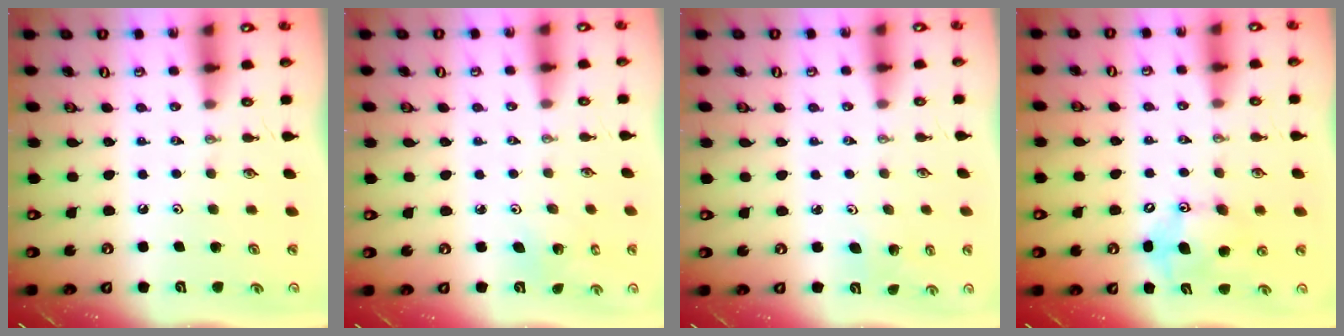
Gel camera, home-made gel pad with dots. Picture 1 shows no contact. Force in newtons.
{"total": 2.3, "press": 2.3, "slide": 0.2}
{"total": 2.8, "press": 2.7, "slide": 1.0}
{"total": 12.0, "press": 11.7, "slide": 2.8}